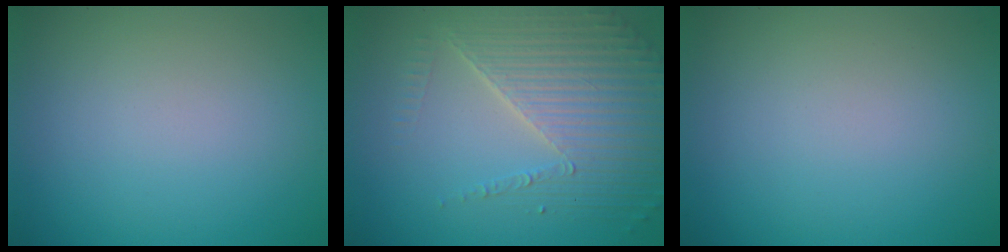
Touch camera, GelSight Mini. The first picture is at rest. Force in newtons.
{"total": 5.4, "press": 4.4, "slide": 3.2}
{"total": 0.0}